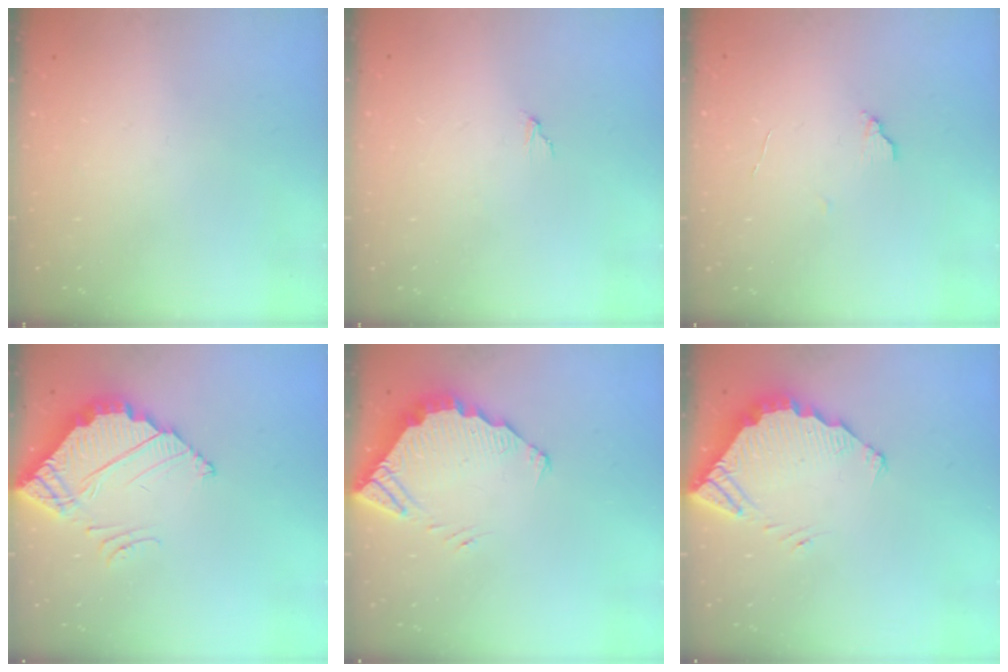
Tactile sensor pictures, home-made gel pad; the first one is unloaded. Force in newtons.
{"total": 2.0, "press": 2.0, "slide": 0.1}
{"total": 4.3, "press": 4.3, "slide": 0.4}
{"total": 3.9, "press": 3.9, "slide": 0.2}
{"total": 3.8, "press": 3.8, "slide": 0.2}
{"total": 4.0, "press": 3.9, "slide": 0.3}